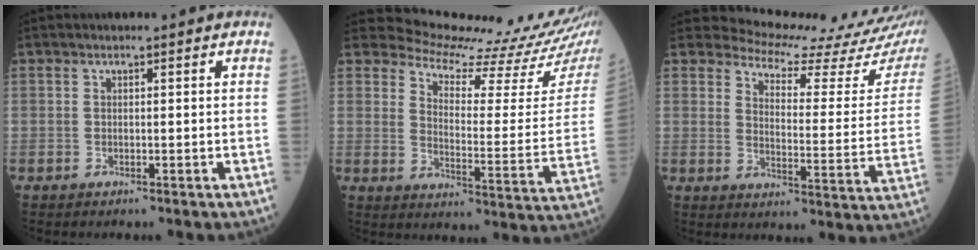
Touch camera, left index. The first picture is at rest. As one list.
[{"total": 15.7, "force": [15.2, -0.9, 3.7], "torque": [-0.062, -0.114, 0.191]}, {"total": 16.9, "force": [16.1, 2.1, 4.6], "torque": [-0.063, -0.093, 0.174]}]